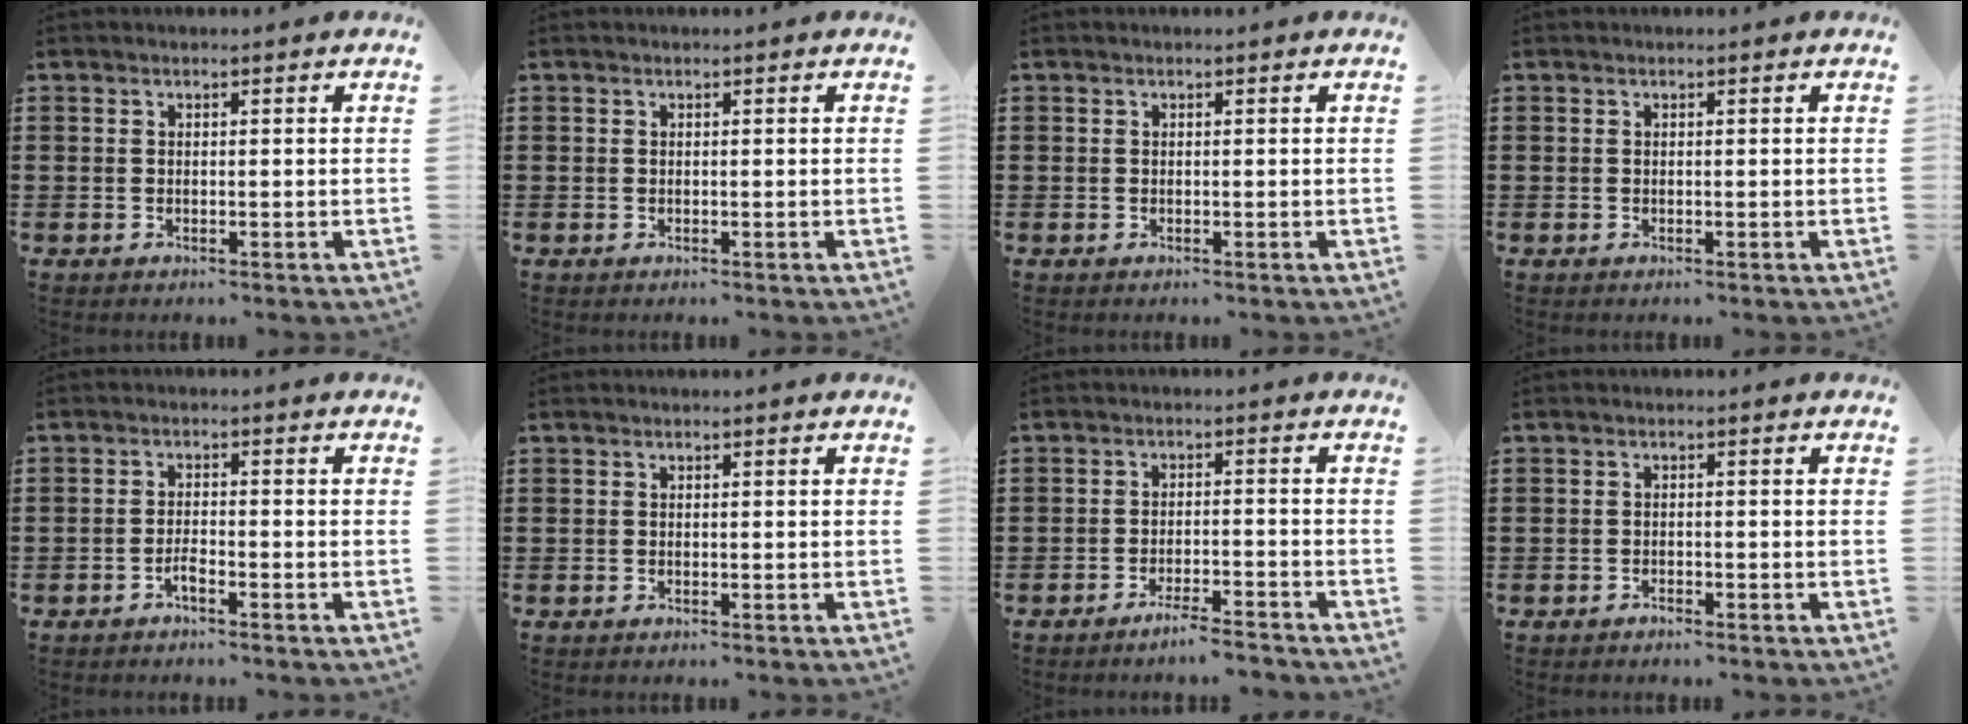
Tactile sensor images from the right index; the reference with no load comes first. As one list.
[{"total": 0.0}, {"total": 0.0}, {"total": 0.0}, {"total": 1.7, "force": [-1.3, 0.0, 1.1], "torque": [-0.023, -0.004, -0.021]}, {"total": 0.0}, {"total": 3.5, "force": [-3.2, -0.1, 1.5], "torque": [-0.025, 0.001, -0.061]}, {"total": 0.9, "force": [-0.9, 0.2, 0.1], "torque": [-0.004, 0.002, -0.020]}]